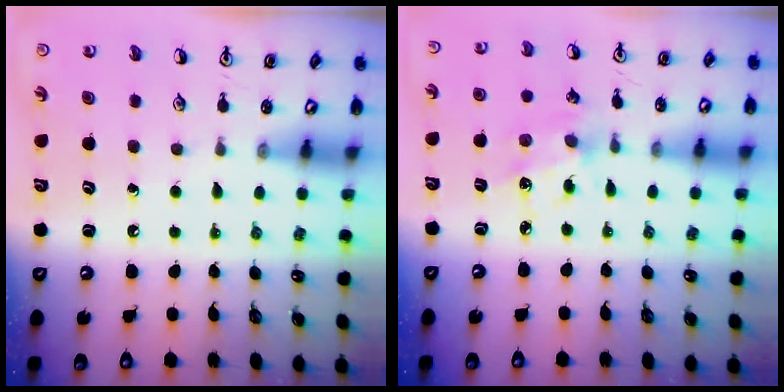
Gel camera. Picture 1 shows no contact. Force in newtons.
{"total": 4.9, "press": 4.9, "slide": 0.3}